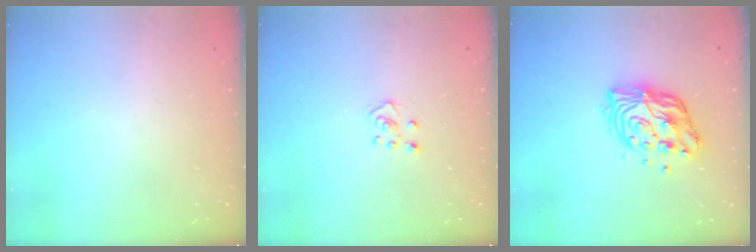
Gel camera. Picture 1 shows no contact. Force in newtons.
{"total": 3.8, "press": 3.8, "slide": 0.4}
{"total": 12.0, "press": 11.9, "slide": 1.2}